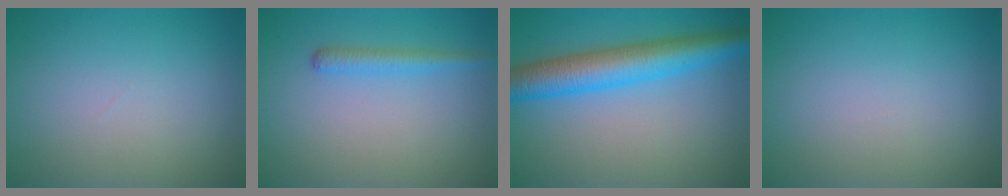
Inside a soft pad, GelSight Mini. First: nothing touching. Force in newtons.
{"total": 1.7, "press": 1.7, "slide": 0.1}
{"total": 6.7, "press": 6.7, "slide": 0.1}
{"total": 0.0}